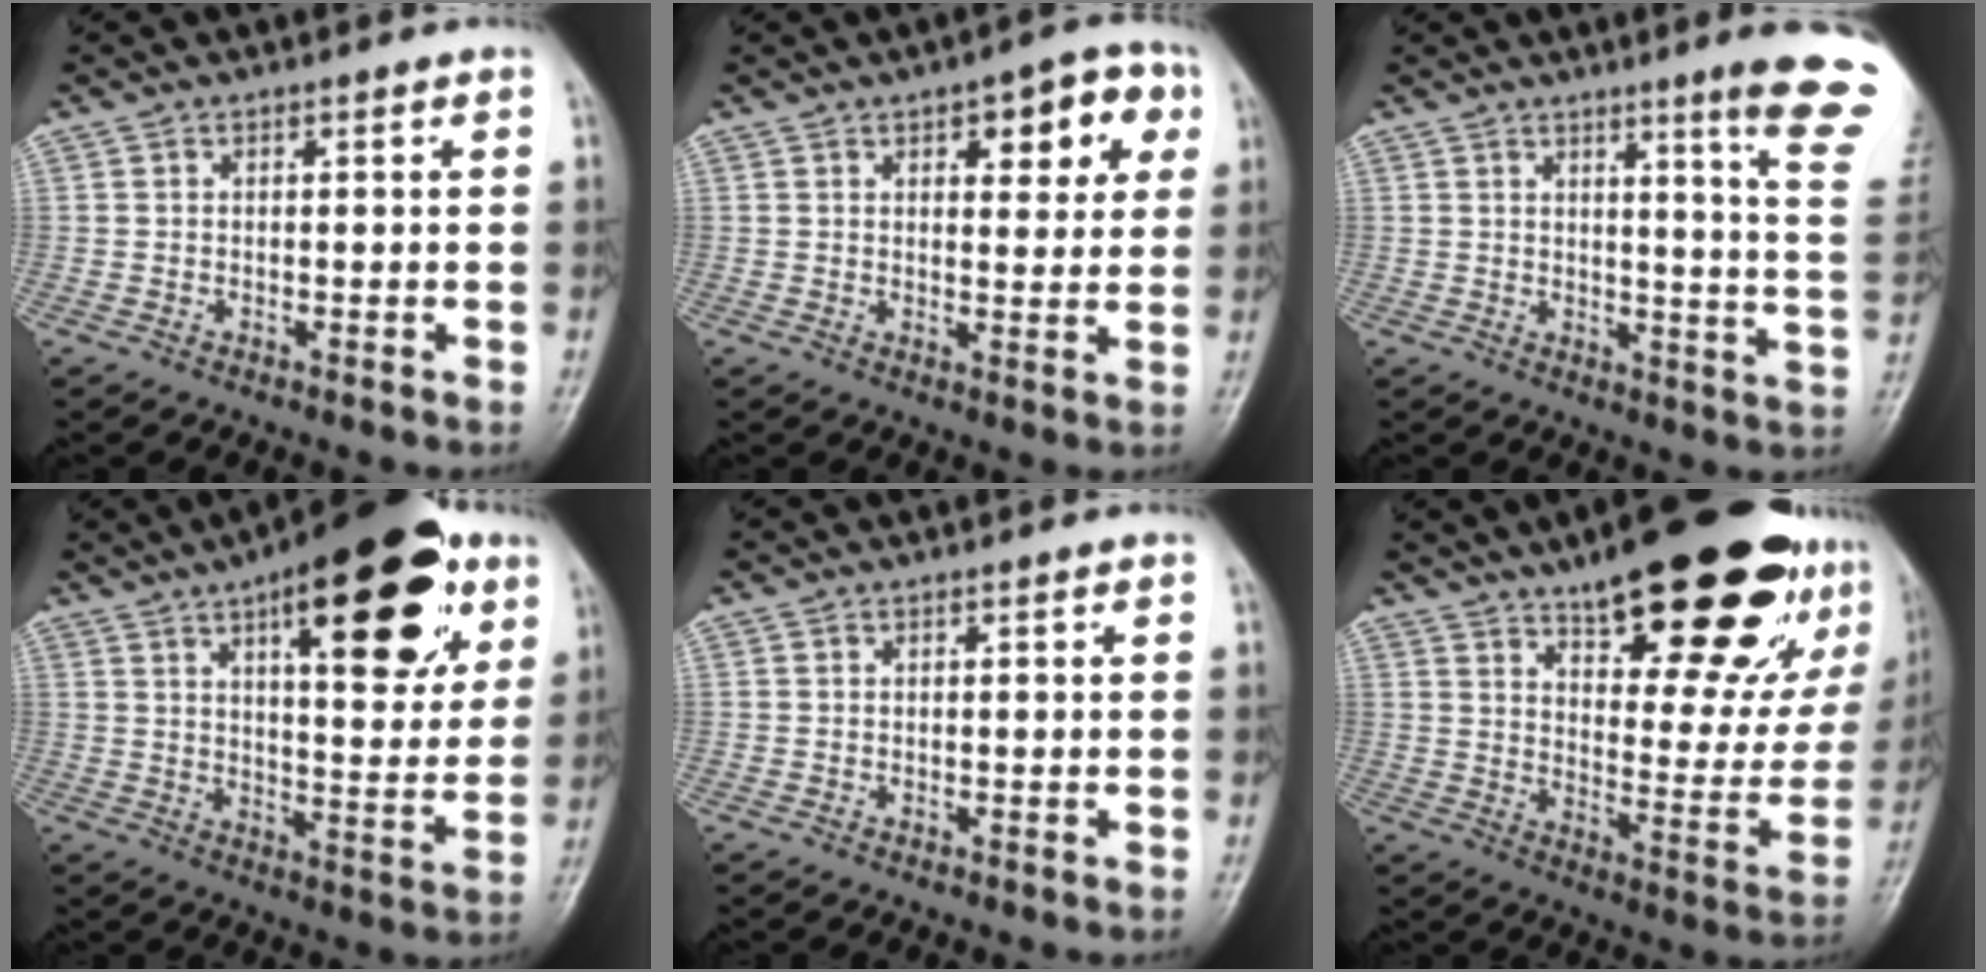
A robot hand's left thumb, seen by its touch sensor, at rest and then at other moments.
{"total": 9.0, "force": [3.9, 4.2, 7.0], "torque": [-0.050, -0.009, 0.043]}
{"total": 14.5, "force": [9.2, 0.2, 11.2], "torque": [-0.124, -0.064, 0.101]}
{"total": 22.9, "force": [11.0, 8.7, 18.1], "torque": [-0.222, -0.025, 0.156]}
{"total": 0.0}
{"total": 29.2, "force": [17.5, 9.9, 21.1], "torque": [-0.258, -0.061, 0.254]}